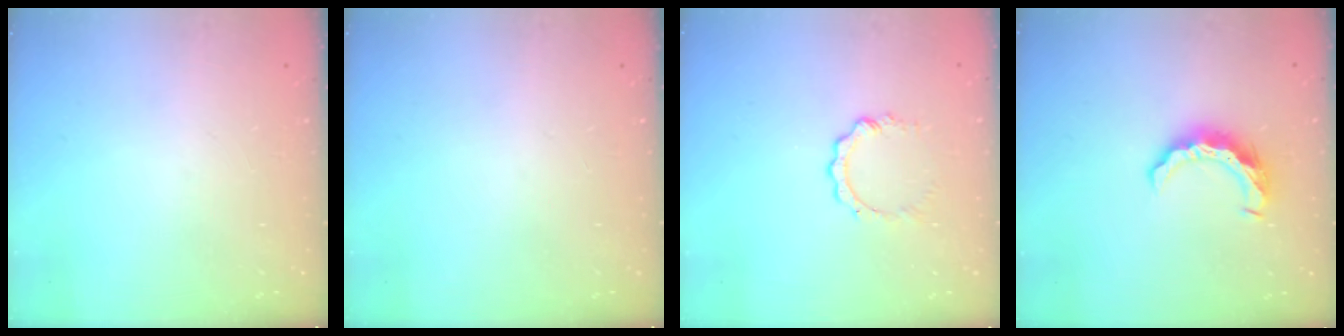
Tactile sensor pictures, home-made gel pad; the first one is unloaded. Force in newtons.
{"total": 0.0}
{"total": 3.8, "press": 3.8, "slide": 0.5}
{"total": 9.4, "press": 9.4, "slide": 0.5}